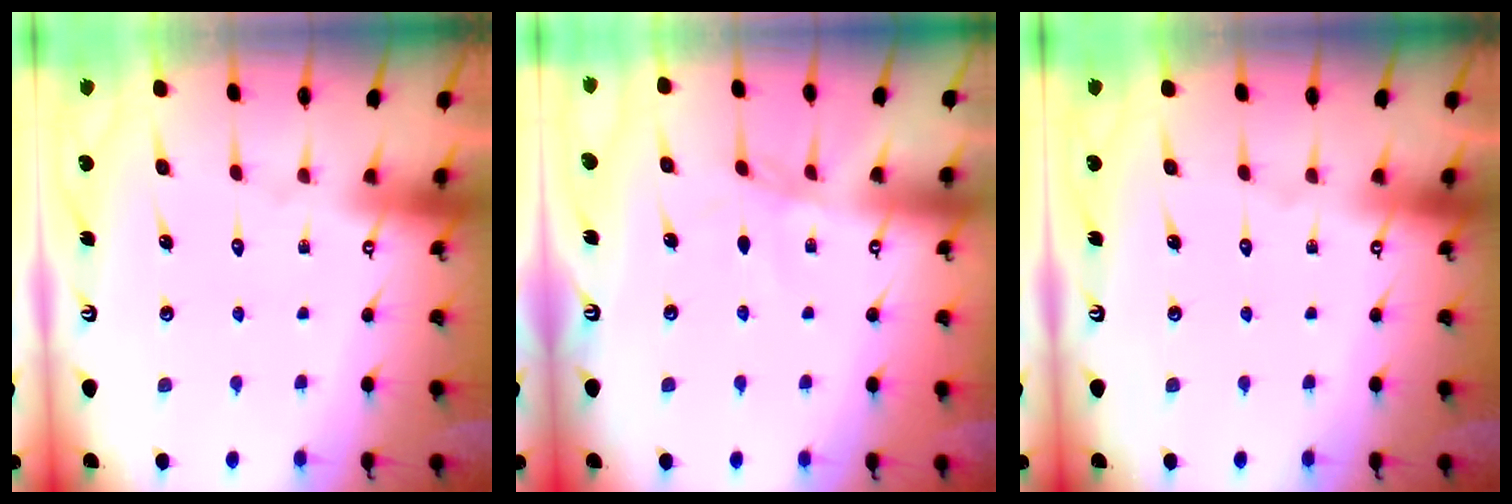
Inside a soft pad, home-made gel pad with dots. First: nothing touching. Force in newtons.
{"total": 2.4, "press": 2.4, "slide": 0.5}
{"total": 0.0}